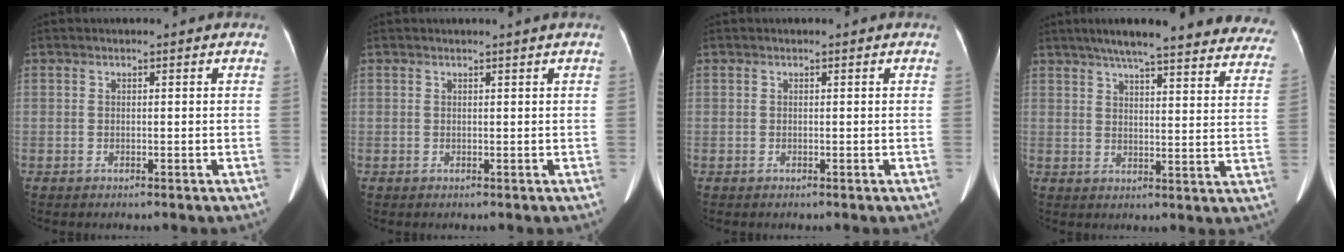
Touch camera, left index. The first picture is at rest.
{"total": 0.8, "force": [0.7, -0.2, 0.3], "torque": [-0.010, 0.000, 0.016]}
{"total": 0.0}
{"total": 28.7, "force": [24.9, 3.9, 13.7], "torque": [-0.182, -0.032, 0.292]}